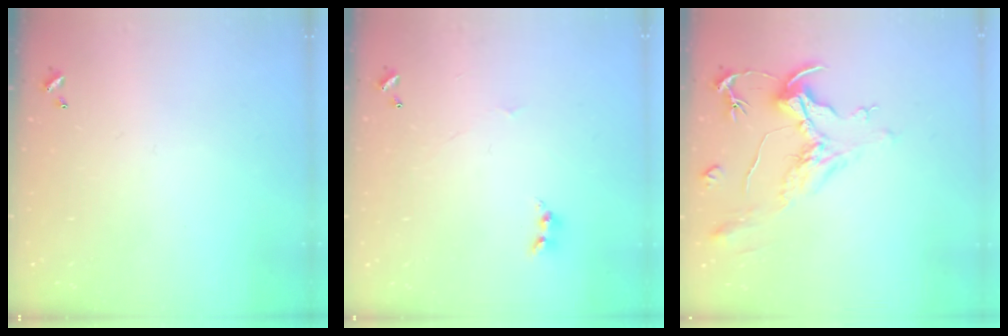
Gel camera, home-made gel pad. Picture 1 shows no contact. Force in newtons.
{"total": 2.1, "press": 2.0, "slide": 0.5}
{"total": 2.1, "press": 1.6, "slide": 1.3}